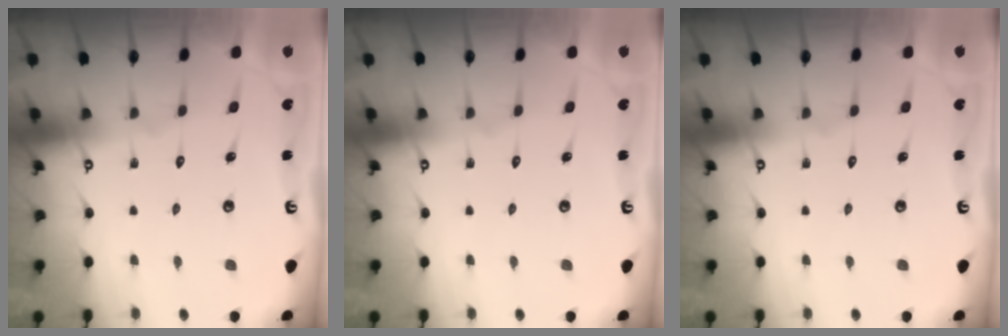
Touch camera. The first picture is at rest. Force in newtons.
{"total": 0.0}
{"total": 0.0}